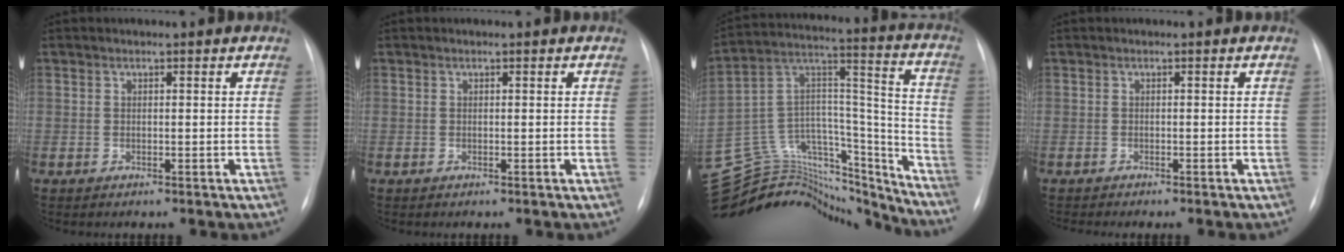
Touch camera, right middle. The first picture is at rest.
{"total": 0.0}
{"total": 31.3, "force": [-28.9, 8.8, 8.2], "torque": [-0.173, 0.038, -0.440]}
{"total": 2.0, "force": [-1.8, -0.2, 1.0], "torque": [-0.011, -0.003, -0.021]}